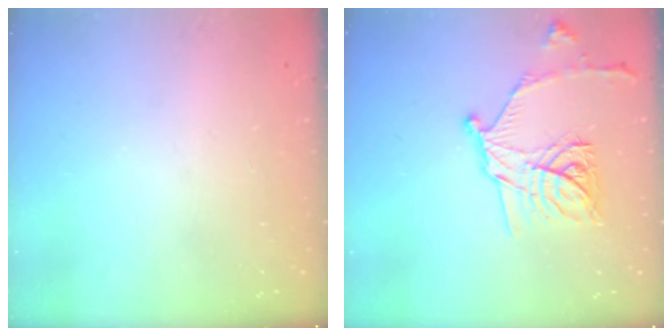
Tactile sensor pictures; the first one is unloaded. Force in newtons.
{"total": 16.7, "press": 16.6, "slide": 0.6}